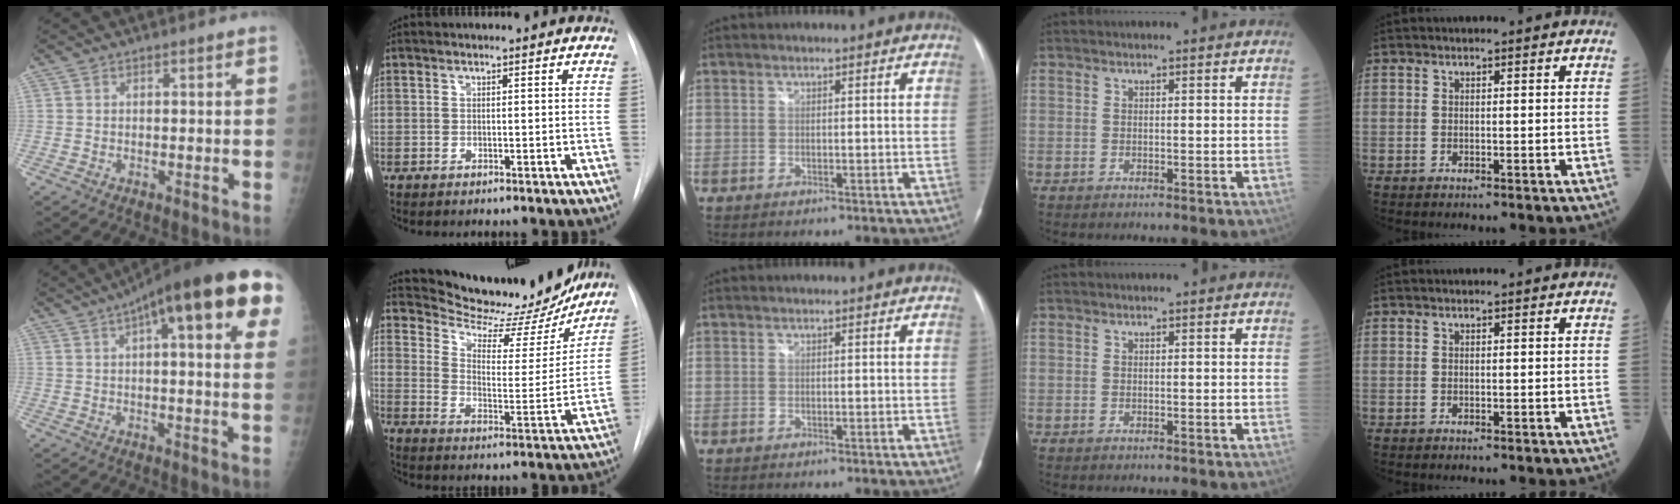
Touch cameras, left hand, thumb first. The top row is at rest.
{"thumb": {"total": 24.0, "force": [10.1, 6.4, 20.8], "torque": [-0.274, 0.026, 0.134]}, "index": {"total": 20.0, "force": [18.8, 4.5, 5.0], "torque": [-0.072, -0.040, 0.256]}}